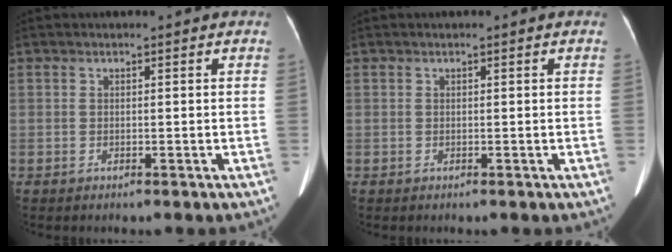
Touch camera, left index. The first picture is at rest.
{"total": 0.0}